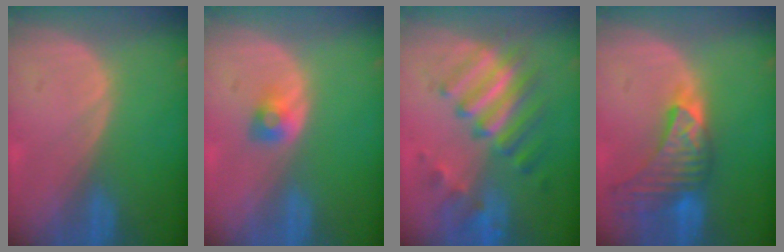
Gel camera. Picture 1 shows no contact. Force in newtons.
{"total": 2.3, "press": 2.2, "slide": 0.5}
{"total": 8.9, "press": 8.5, "slide": 2.7}
{"total": 9.1, "press": 8.2, "slide": 3.8}